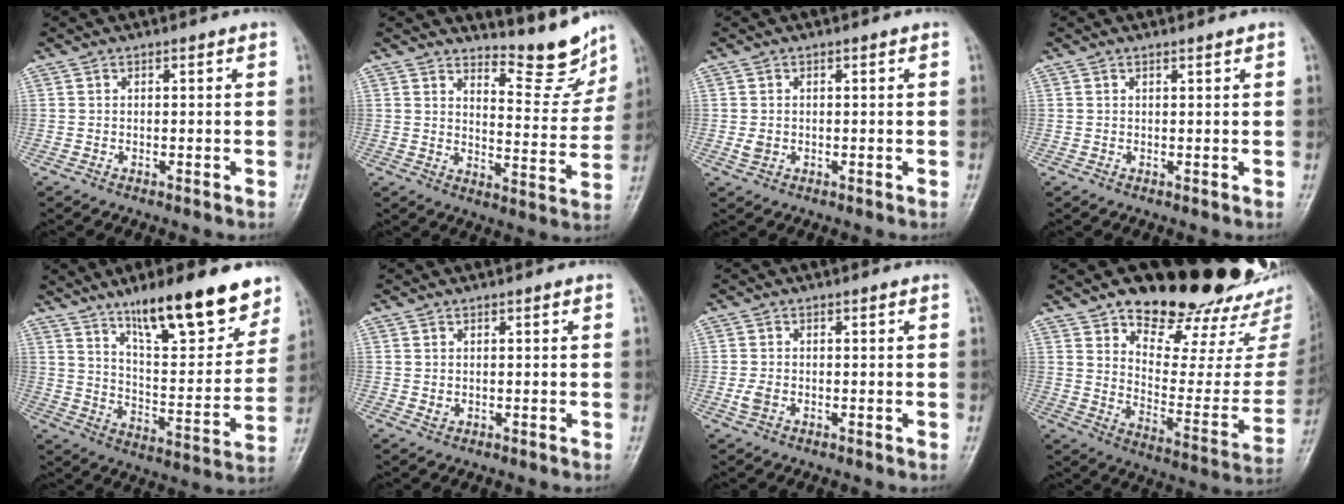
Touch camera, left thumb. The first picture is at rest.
{"total": 10.1, "force": [9.2, 2.3, 3.4], "torque": [-0.021, -0.087, 0.132]}
{"total": 1.7, "force": [-0.1, 1.3, 1.0], "torque": [-0.016, 0.002, 0.002]}
{"total": 0.6, "force": [0.5, 0.0, 0.3], "torque": [-0.009, -0.004, 0.009]}
{"total": 20.7, "force": [13.9, 5.8, 14.1], "torque": [-0.172, -0.067, 0.224]}
{"total": 1.2, "force": [0.3, 0.8, 0.8], "torque": [-0.009, -0.002, 0.009]}
{"total": 2.1, "force": [-0.5, 1.4, 1.4], "torque": [-0.031, 0.000, -0.010]}
{"total": 29.7, "force": [21.7, 12.2, 16.1], "torque": [-0.189, -0.107, 0.298]}